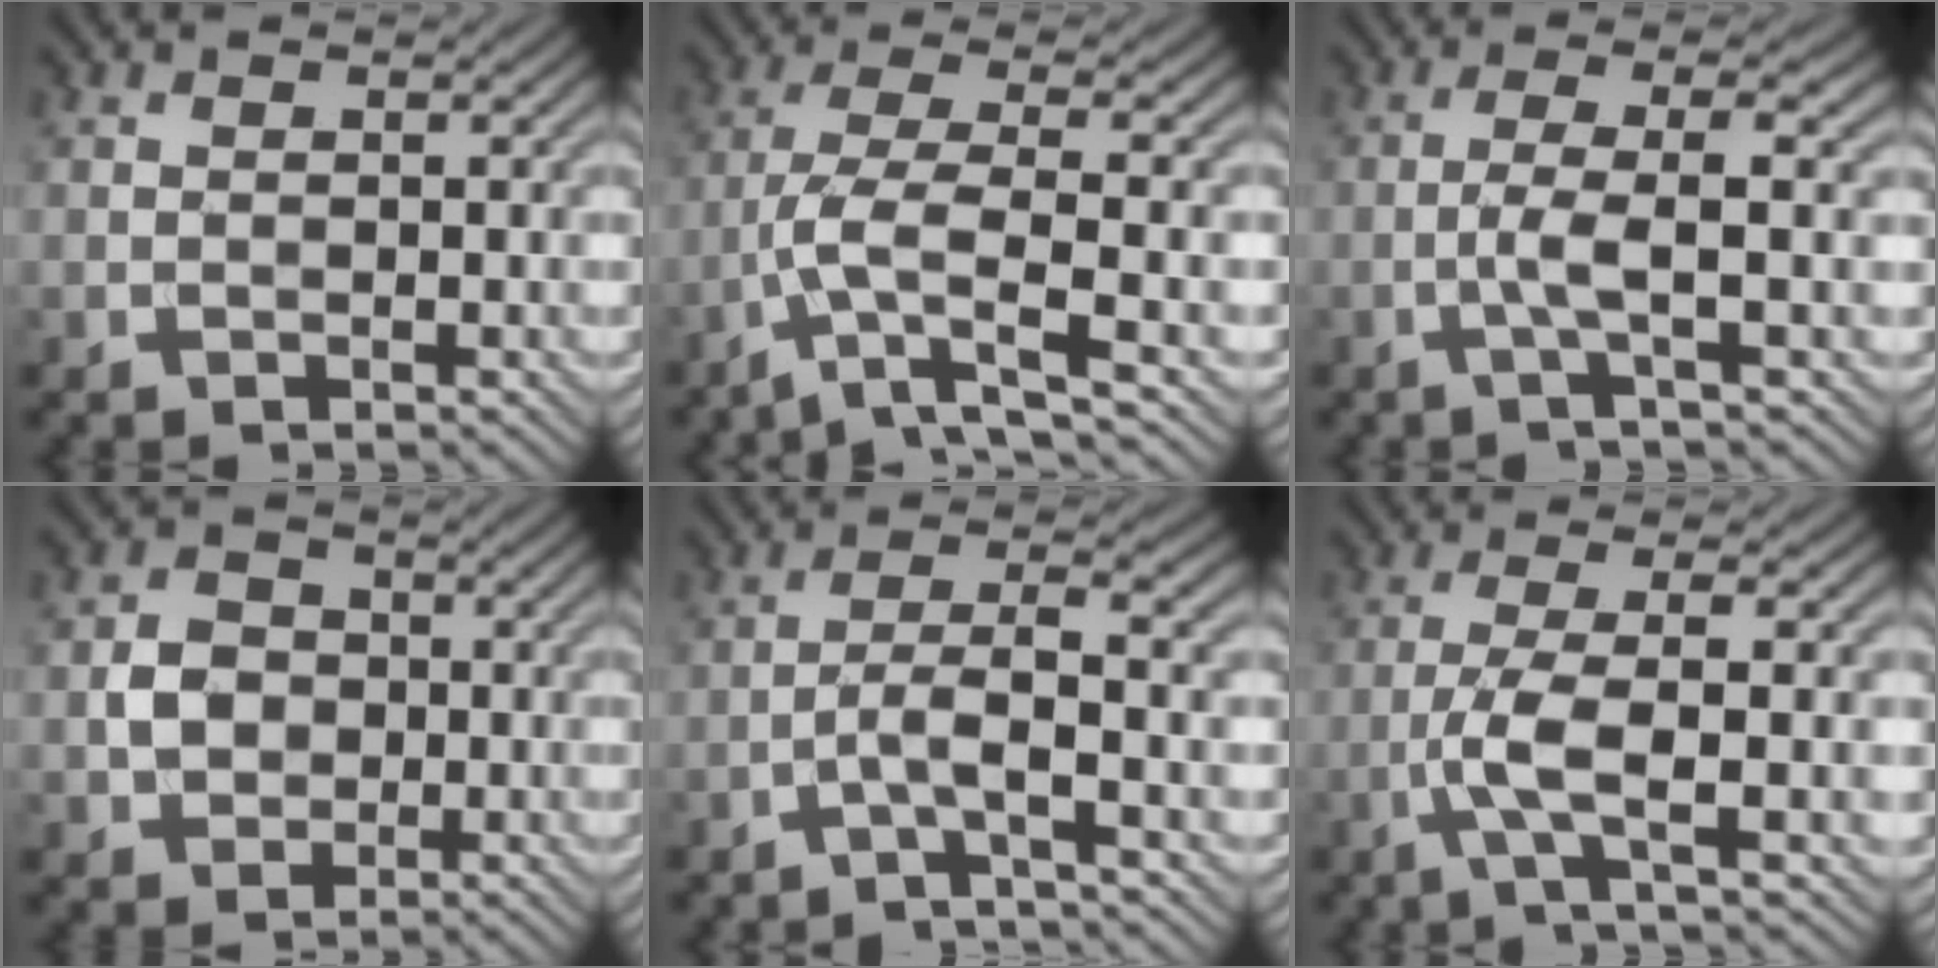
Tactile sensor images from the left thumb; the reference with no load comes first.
{"total": 7.3, "force": [-3.3, 1.5, 6.3], "torque": [-0.124, 0.002, -0.075]}
{"total": 4.3, "force": [-0.9, 0.3, 4.2], "torque": [-0.076, 0.013, -0.034]}
{"total": 3.9, "force": [-0.5, 3.4, 1.7], "torque": [-0.034, 0.000, -0.018]}
{"total": 4.3, "force": [-1.8, 0.4, 3.9], "torque": [-0.071, 0.012, -0.053]}
{"total": 6.1, "force": [-1.5, 0.9, 5.8], "torque": [-0.116, 0.010, -0.038]}